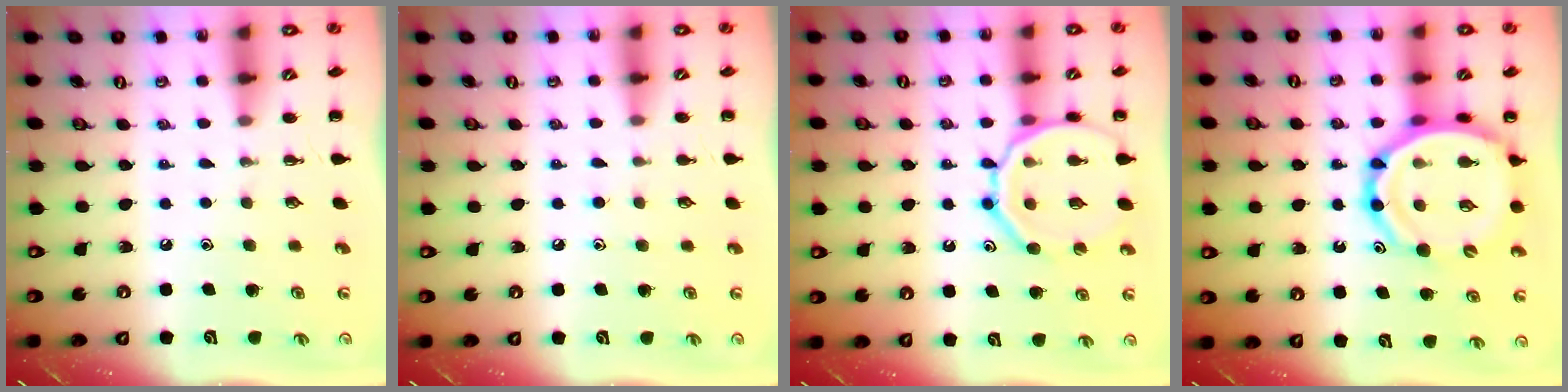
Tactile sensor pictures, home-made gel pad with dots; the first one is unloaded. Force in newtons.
{"total": 4.2, "press": 3.9, "slide": 1.5}
{"total": 16.1, "press": 16.0, "slide": 1.4}
{"total": 16.6, "press": 16.1, "slide": 4.1}